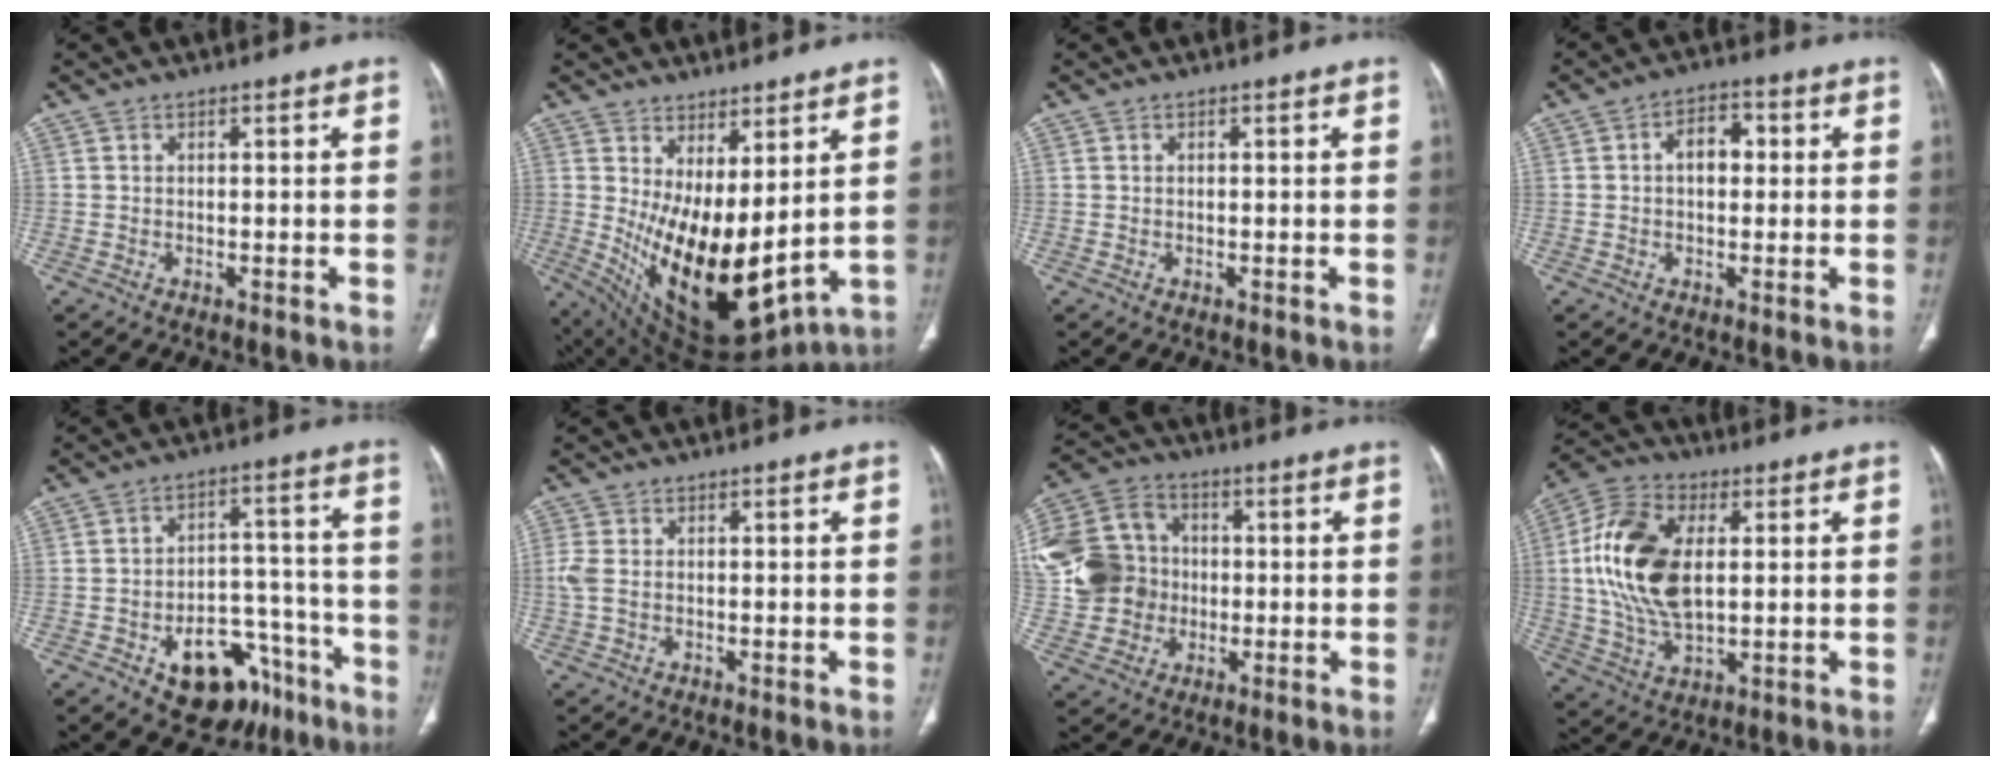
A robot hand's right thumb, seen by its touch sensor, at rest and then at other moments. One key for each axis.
{"total": 18.1, "fx": 2.6, "fy": 8.2, "fz": 15.9, "tx": -0.257, "ty": -0.055, "tz": 0.076}
{"total": 0.0}
{"total": 5.7, "fx": 0.7, "fy": 3.7, "fz": 4.3, "tx": -0.056, "ty": 0.018, "tz": 0.005}
{"total": 15.4, "fx": -8.7, "fy": 9.6, "fz": 8.5, "tx": -0.068, "ty": 0.077, "tz": -0.116}
{"total": 2.8, "fx": 0.0, "fy": 1.8, "fz": 2.1, "tx": -0.071, "ty": 0.004, "tz": 0.000}
{"total": 17.4, "fx": -0.4, "fy": 15.4, "fz": 8.2, "tx": -0.156, "ty": 0.031, "tz": -0.003}
{"total": 17.5, "fx": 2.3, "fy": 10.0, "fz": 14.2, "tx": -0.284, "ty": 0.003, "tz": 0.043}